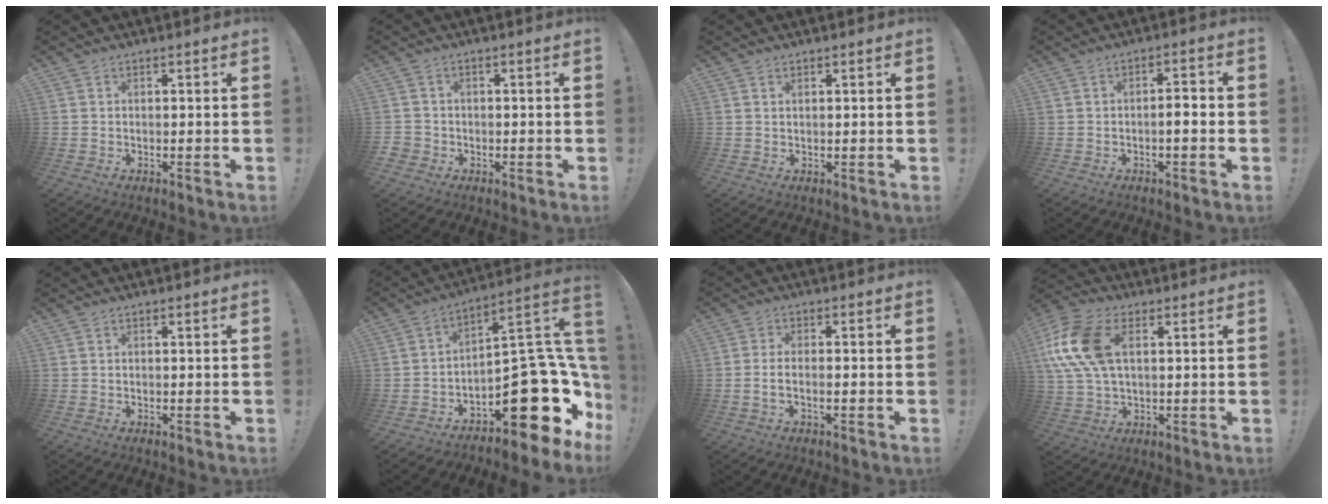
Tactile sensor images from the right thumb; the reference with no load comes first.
{"total": 2.4, "force": [-0.8, 2.2, 0.7], "torque": [-0.011, 0.005, -0.014]}
{"total": 0.9, "force": [0.8, 0.3, 0.2], "torque": [0.004, -0.004, 0.015]}
{"total": 4.3, "force": [-1.4, 0.9, 4.0], "torque": [-0.065, 0.006, -0.027]}
{"total": 0.0}
{"total": 20.4, "force": [-7.1, 8.8, 17.0], "torque": [-0.210, 0.024, -0.105]}
{"total": 2.7, "force": [-0.9, 0.7, 2.5], "torque": [-0.048, -0.006, -0.016]}
{"total": 16.4, "force": [3.7, 9.9, 12.5], "torque": [-0.261, 0.004, 0.073]}